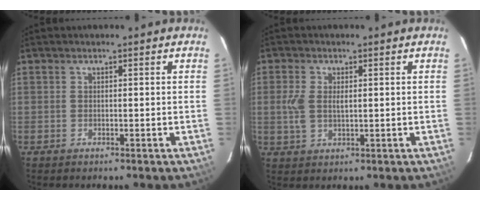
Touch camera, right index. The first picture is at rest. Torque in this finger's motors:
{"motor_torque": [0.22, 0.07, 0.12, 0.06]}